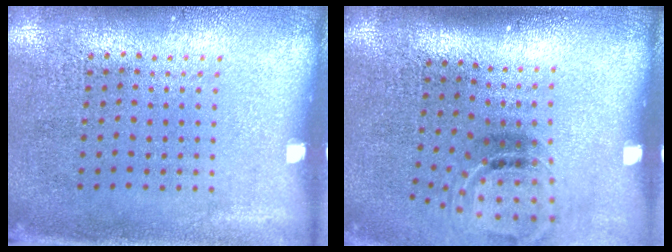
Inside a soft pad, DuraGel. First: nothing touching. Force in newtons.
{"total": 1.5, "press": 1.1, "slide": 1.1}